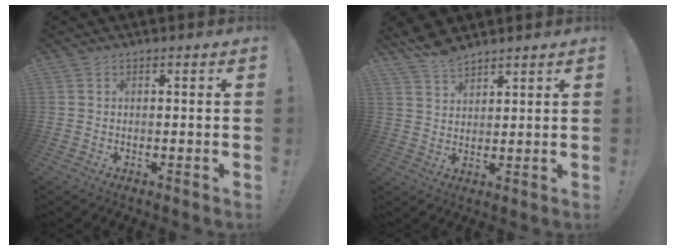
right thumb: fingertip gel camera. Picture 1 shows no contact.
{"total": 5.3, "force": [4.8, 1.6, 1.7], "torque": [-0.037, -0.029, 0.090]}